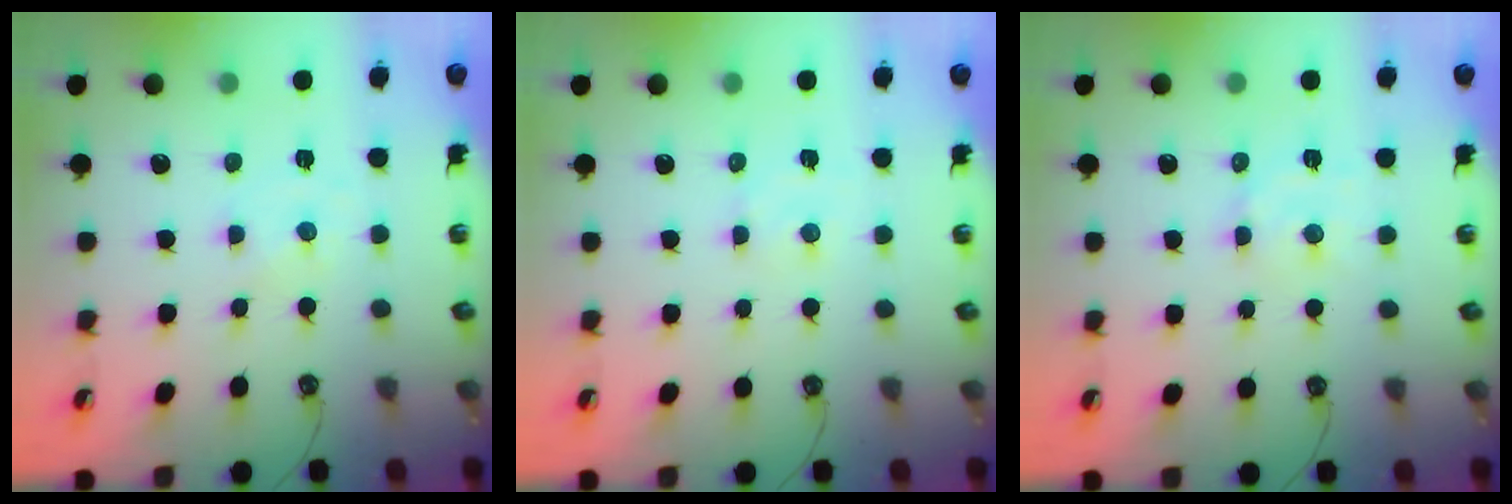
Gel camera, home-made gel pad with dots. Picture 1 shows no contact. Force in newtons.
{"total": 3.2, "press": 3.2, "slide": 0.4}
{"total": 6.1, "press": 6.1, "slide": 0.3}